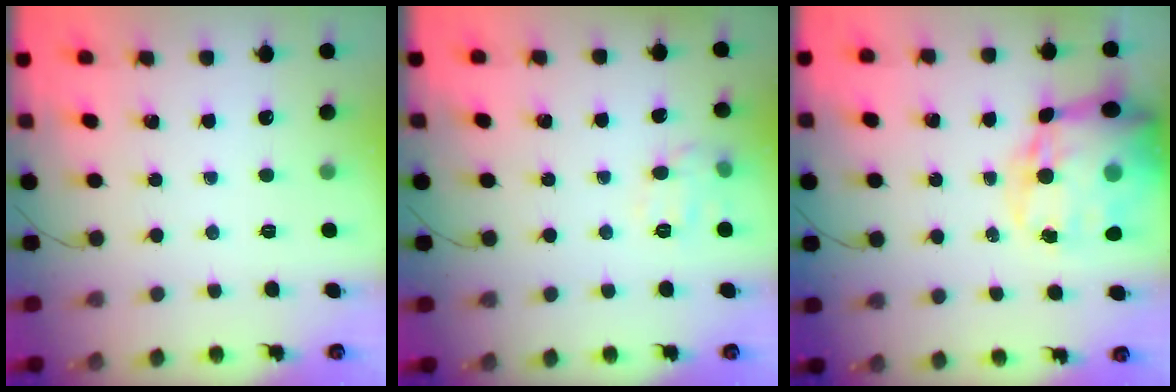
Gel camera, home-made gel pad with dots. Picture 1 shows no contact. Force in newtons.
{"total": 8.4, "press": 8.3, "slide": 1.3}
{"total": 24.5, "press": 23.8, "slide": 5.8}